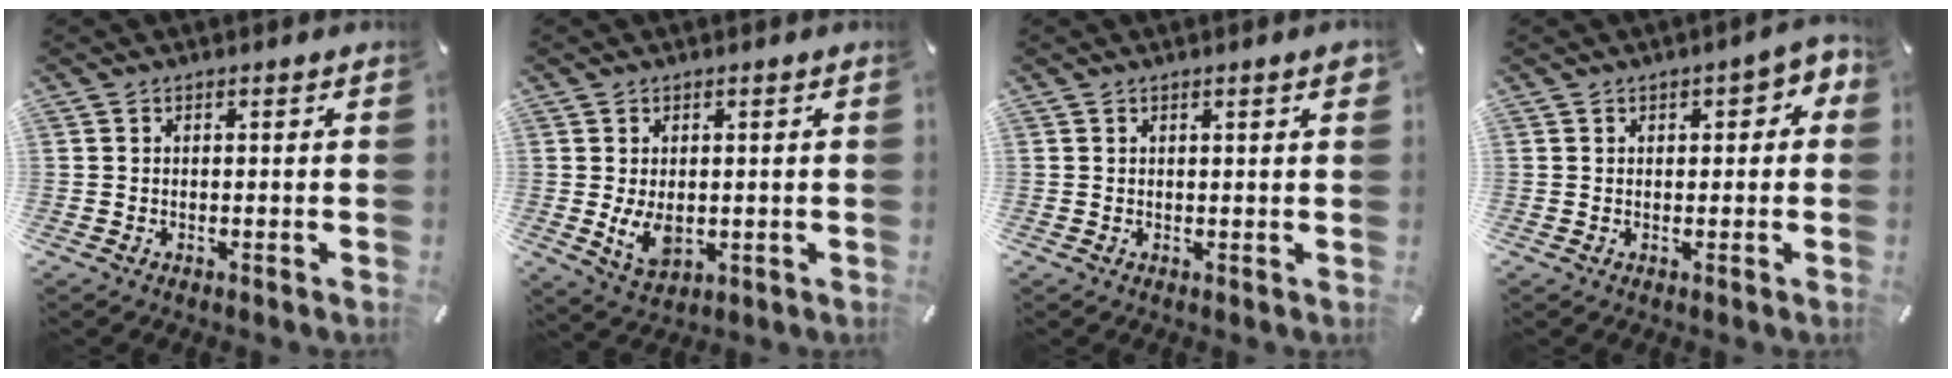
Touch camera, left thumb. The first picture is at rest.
{"total": 6.3, "force": [-0.2, 4.2, 4.6], "torque": [-0.092, -0.009, -0.005]}
{"total": 1.8, "force": [0.8, 0.2, 1.6], "torque": [-0.032, 0.001, 0.013]}
{"total": 3.2, "force": [0.5, 2.0, 2.5], "torque": [-0.033, 0.005, 0.002]}